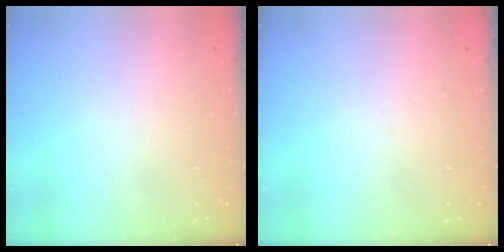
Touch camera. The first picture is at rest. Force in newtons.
{"total": 0.0}